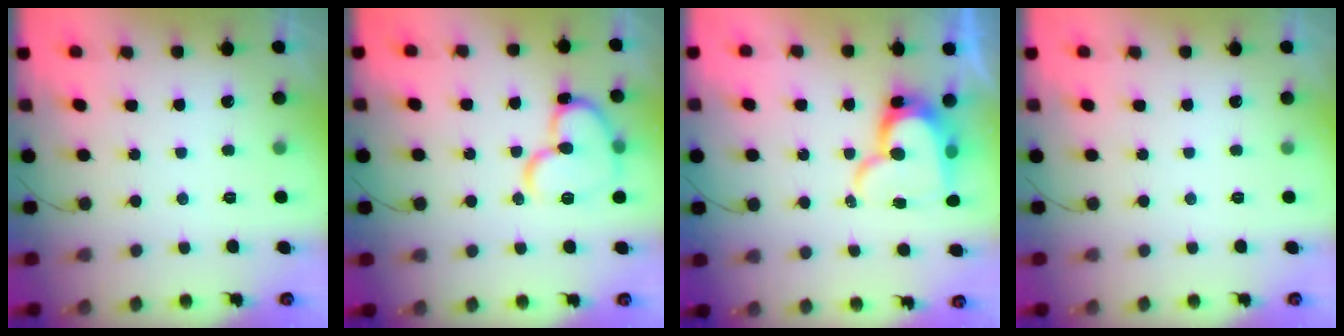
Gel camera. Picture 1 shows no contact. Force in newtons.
{"total": 15.3, "press": 15.1, "slide": 2.0}
{"total": 15.6, "press": 15.5, "slide": 1.8}
{"total": 0.0}